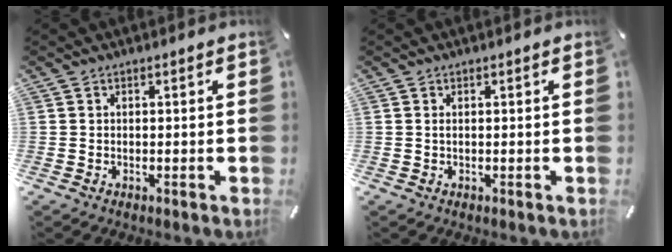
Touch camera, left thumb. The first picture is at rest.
{"total": 0.6, "force": [0.1, 0.1, 0.6], "torque": [-0.012, -0.001, 0.001]}